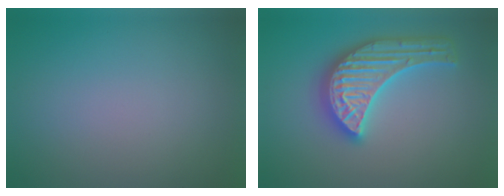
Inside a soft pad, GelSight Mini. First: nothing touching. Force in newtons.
{"total": 5.6, "press": 5.6, "slide": 0.7}